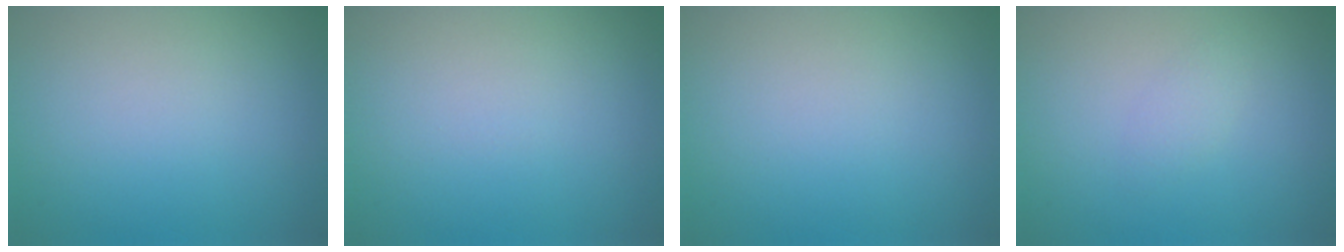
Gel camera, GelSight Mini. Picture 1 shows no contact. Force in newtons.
{"total": 0.0}
{"total": 0.0}
{"total": 1.0, "press": 1.0, "slide": 0.0}